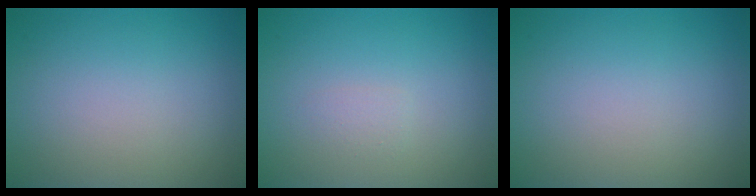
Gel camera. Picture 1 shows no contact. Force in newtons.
{"total": 0.7, "press": 0.7, "slide": 0.1}
{"total": 0.0}